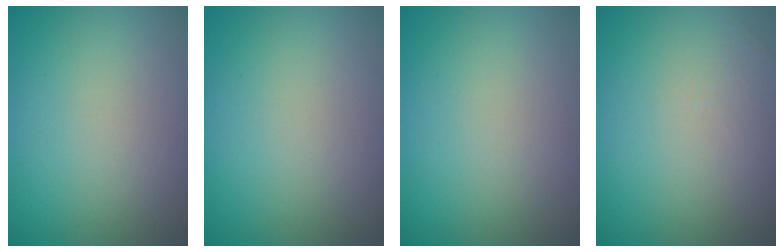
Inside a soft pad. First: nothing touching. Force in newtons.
{"total": 0.0}
{"total": 0.0}
{"total": 0.5, "press": 0.4, "slide": 0.4}